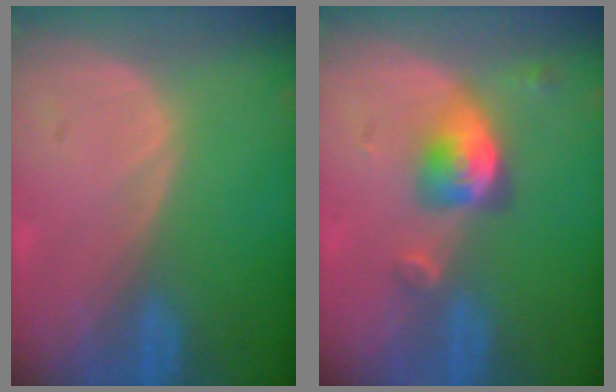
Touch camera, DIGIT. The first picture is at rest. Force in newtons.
{"total": 5.1, "press": 4.7, "slide": 2.1}